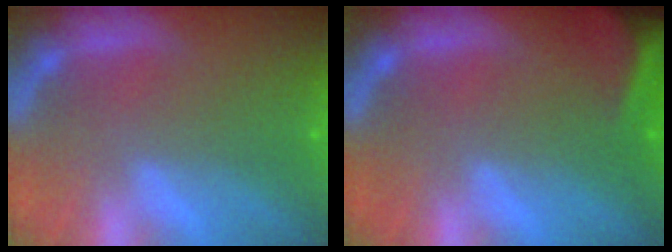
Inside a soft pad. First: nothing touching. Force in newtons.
{"total": 10.0}